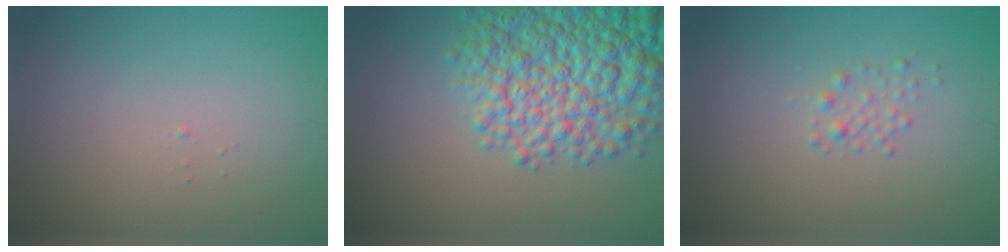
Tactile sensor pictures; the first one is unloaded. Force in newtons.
{"total": 10.2, "press": 10.2, "slide": 0.4}
{"total": 1.1, "press": 1.1, "slide": 0.1}